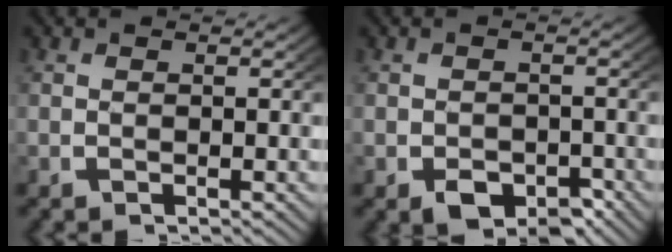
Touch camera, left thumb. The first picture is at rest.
{"total": 4.2, "force": [-2.1, 2.7, 2.3], "torque": [-0.034, -0.029, -0.027]}